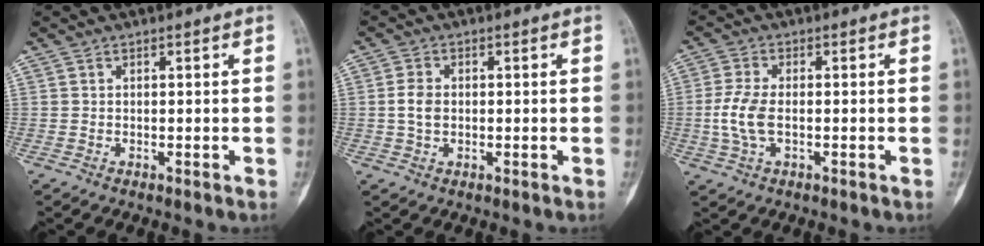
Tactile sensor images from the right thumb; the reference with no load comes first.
{"total": 3.3, "force": [-0.1, 2.3, 2.4], "torque": [-0.045, 0.005, -0.004]}
{"total": 6.1, "force": [-0.8, 3.1, 5.2], "torque": [-0.124, 0.005, -0.018]}